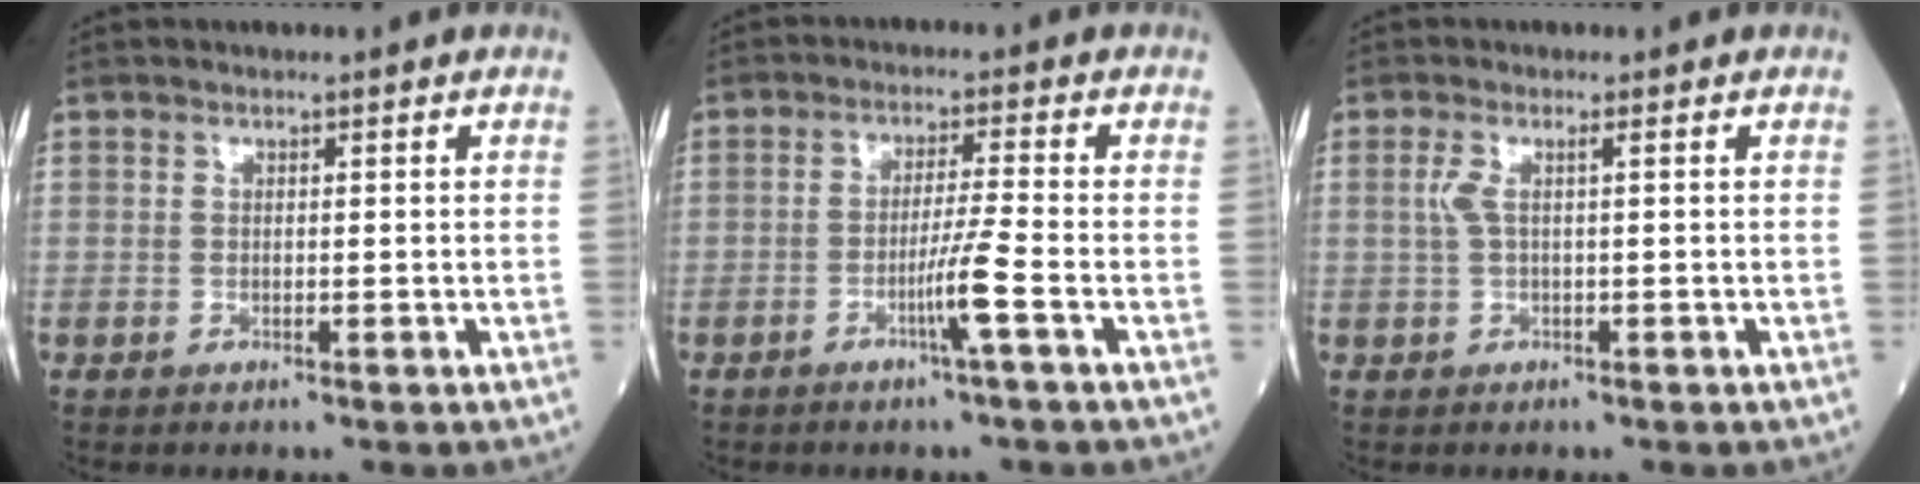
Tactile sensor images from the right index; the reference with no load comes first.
{"total": 4.7, "force": [-2.1, -1.2, 4.0], "torque": [-0.079, -0.005, -0.040]}
{"total": 1.9, "force": [0.2, 0.1, 1.9], "torque": [-0.046, 0.008, 0.005]}